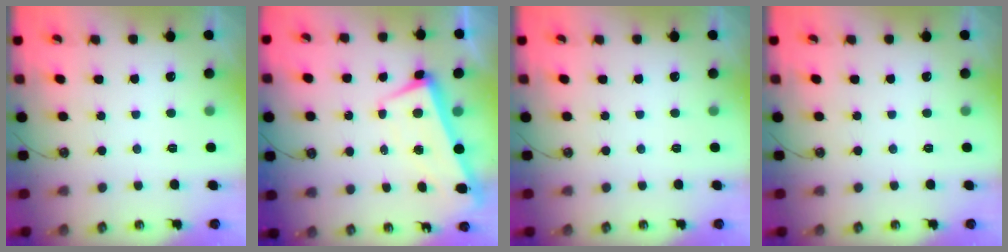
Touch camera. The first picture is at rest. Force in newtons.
{"total": 2.2, "press": 1.4, "slide": 1.7}
{"total": 0.0}
{"total": 0.0}